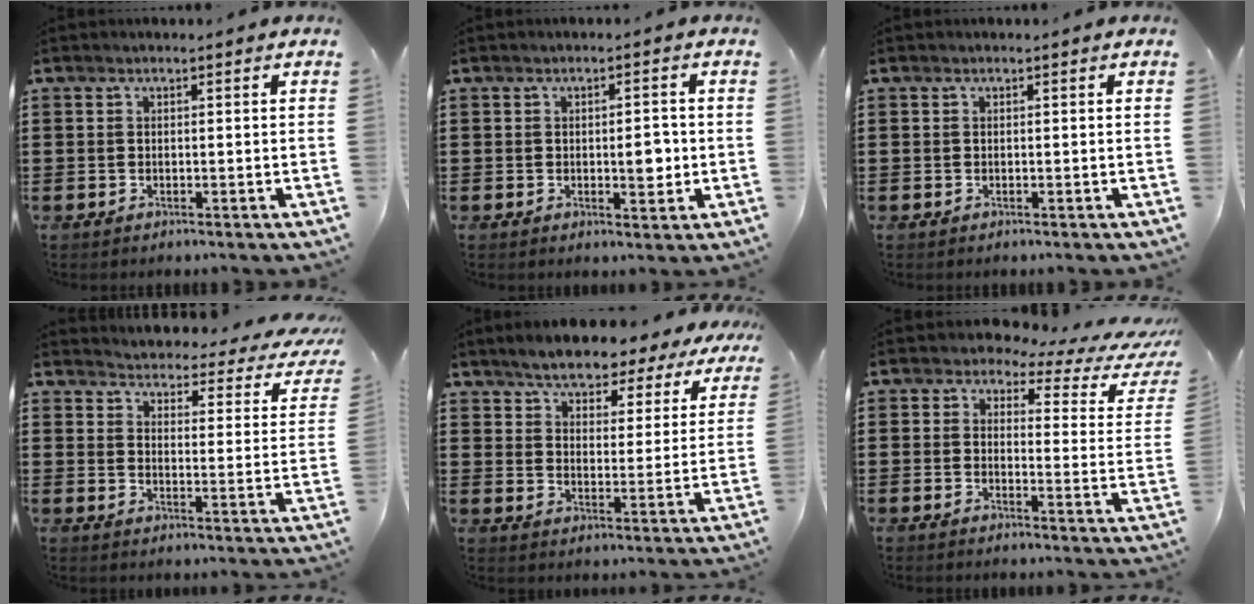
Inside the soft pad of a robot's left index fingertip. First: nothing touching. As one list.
[{"total": 3.9, "force": [-0.3, 1.5, 3.5], "torque": [-0.047, -0.003, -0.011]}, {"total": 0.0}, {"total": 2.8, "force": [2.7, 0.0, 0.7], "torque": [-0.025, -0.033, 0.036]}, {"total": 5.7, "force": [5.6, 0.7, 1.0], "torque": [-0.050, -0.032, 0.095]}, {"total": 3.6, "force": [2.5, 1.6, 2.1], "torque": [-0.051, -0.014, 0.035]}]